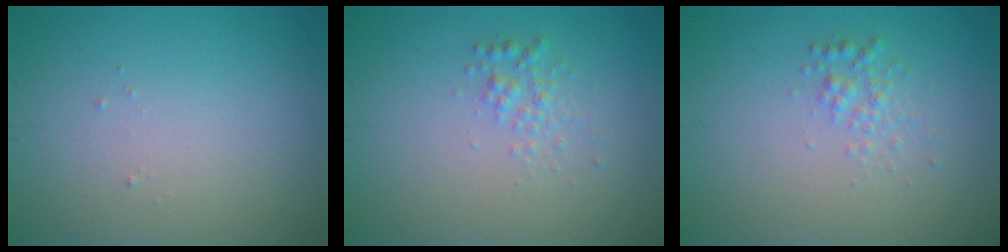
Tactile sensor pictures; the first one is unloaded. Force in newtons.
{"total": 1.5, "press": 1.5, "slide": 0.1}
{"total": 1.5, "press": 1.5, "slide": 0.1}